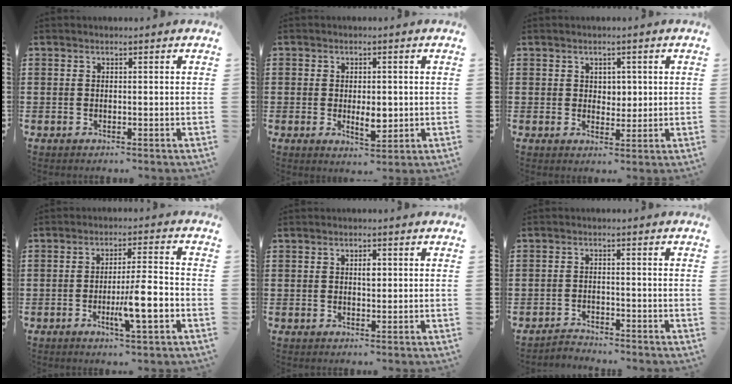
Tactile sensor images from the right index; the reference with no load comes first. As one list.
[{"total": 4.3, "force": [-0.4, 2.5, 3.5], "torque": [-0.058, 0.003, -0.007]}, {"total": 2.4, "force": [1.0, 2.1, 0.8], "torque": [-0.016, 0.009, 0.015]}, {"total": 8.2, "force": [-2.4, 1.3, 7.7], "torque": [-0.130, -0.004, -0.040]}, {"total": 1.8, "force": [0.4, 0.8, 1.6], "torque": [-0.023, 0.002, 0.004]}, {"total": 2.1, "force": [-2.1, 0.3, -0.1], "torque": [-0.004, 0.003, -0.047]}]